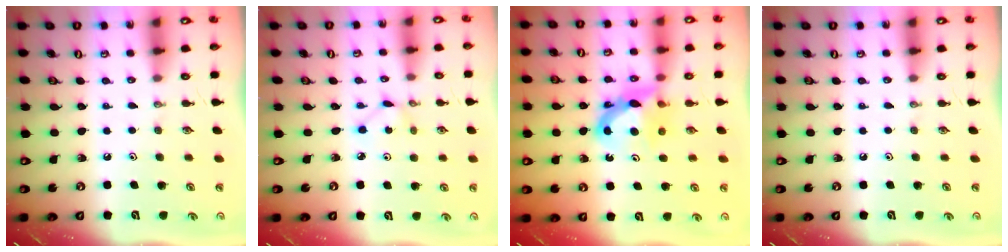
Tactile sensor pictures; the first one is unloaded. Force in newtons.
{"total": 1.7, "press": 1.7, "slide": 0.3}
{"total": 7.5, "press": 7.5, "slide": 0.4}
{"total": 0.0}